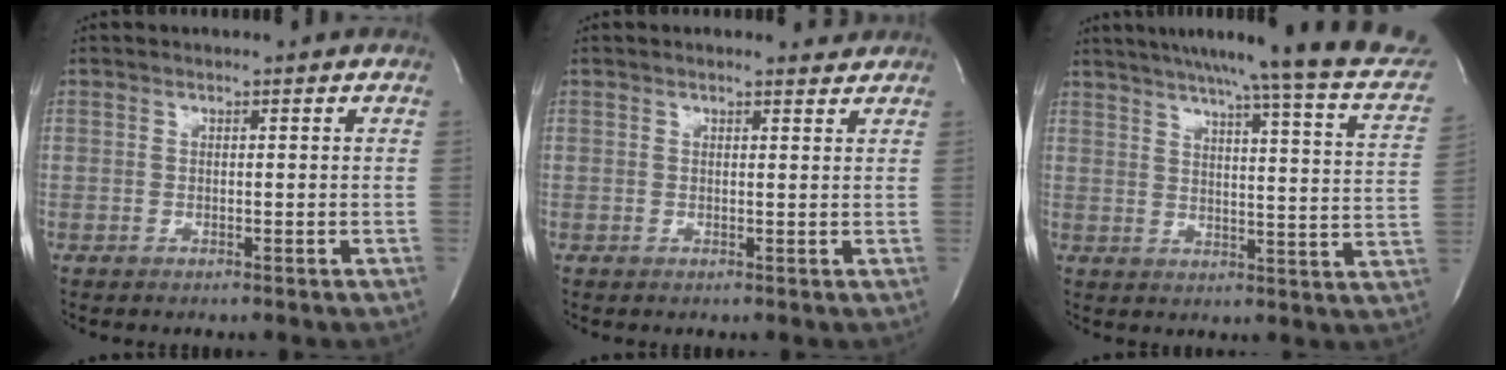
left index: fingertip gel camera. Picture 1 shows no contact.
{"total": 1.9, "force": [1.8, 0.4, 0.2], "torque": [-0.013, -0.002, 0.018]}
{"total": 24.8, "force": [21.4, 0.8, 12.6], "torque": [-0.181, -0.043, 0.253]}